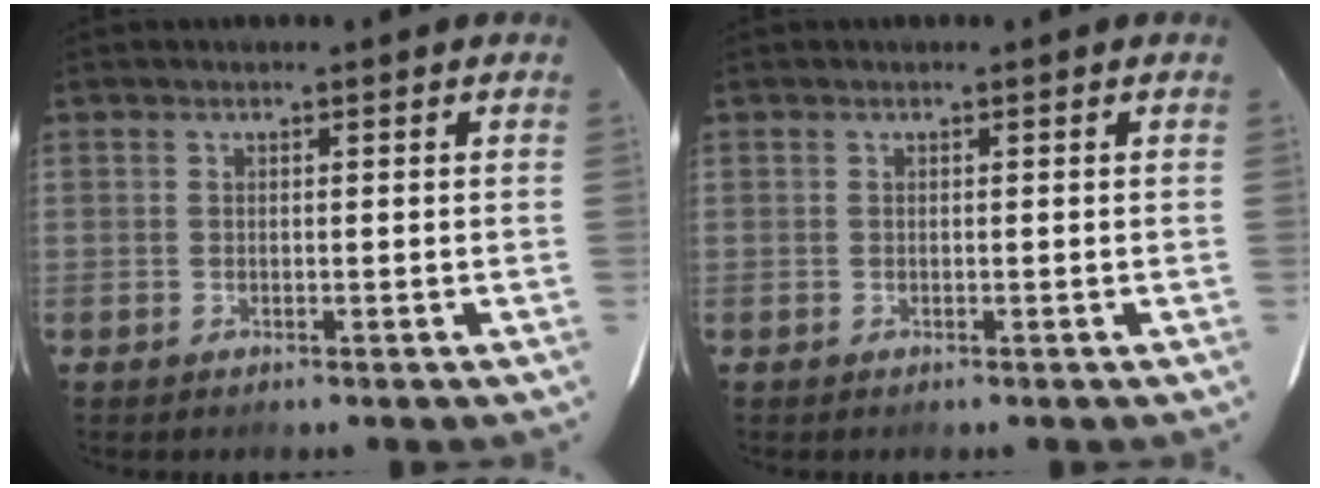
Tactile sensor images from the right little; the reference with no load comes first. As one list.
[{"total": 0.0}]